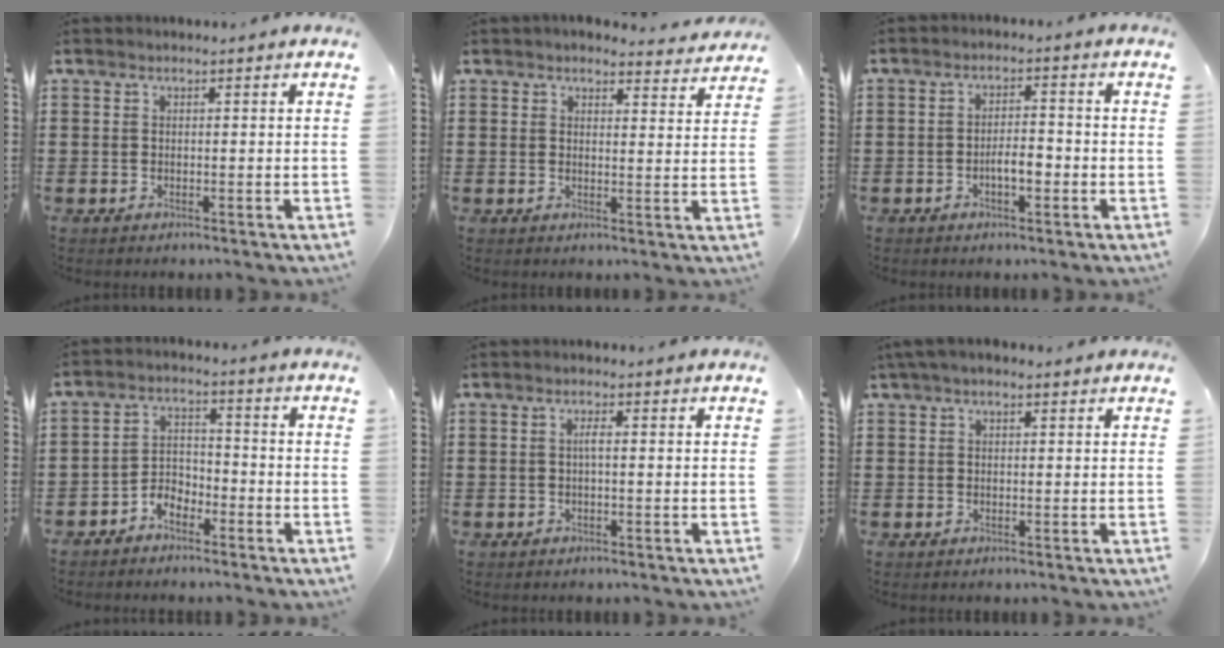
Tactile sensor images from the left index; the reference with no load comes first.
{"total": 3.5, "force": [3.4, 0.5, 0.8], "torque": [-0.018, -0.016, 0.060]}
{"total": 3.5, "force": [-1.3, 1.3, 3.0], "torque": [-0.056, 0.007, -0.024]}
{"total": 3.7, "force": [-3.1, 1.7, 1.0], "torque": [-0.024, 0.011, -0.064]}
{"total": 1.5, "force": [-0.1, 0.2, 1.4], "torque": [-0.030, 0.002, -0.002]}
{"total": 1.7, "force": [0.9, 0.6, 1.3], "torque": [-0.025, 0.006, 0.016]}